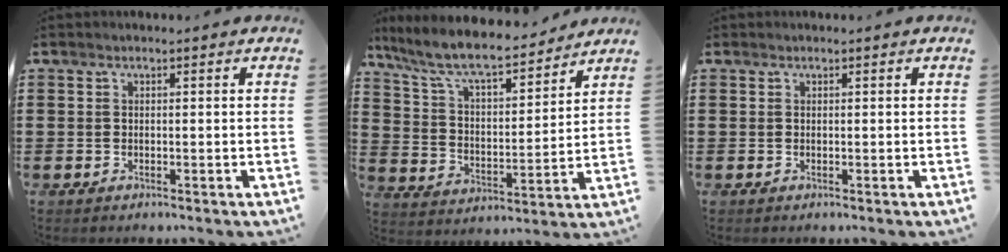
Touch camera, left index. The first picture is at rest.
{"total": 9.1, "force": [8.0, 1.2, 4.1], "torque": [-0.112, -0.047, 0.135]}
{"total": 0.0}